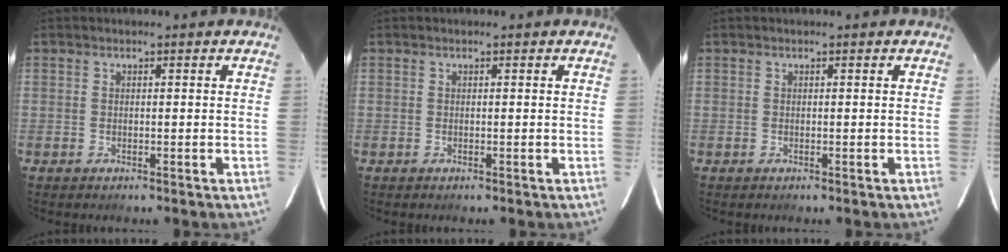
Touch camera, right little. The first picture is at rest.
{"total": 0.0}
{"total": 0.0}